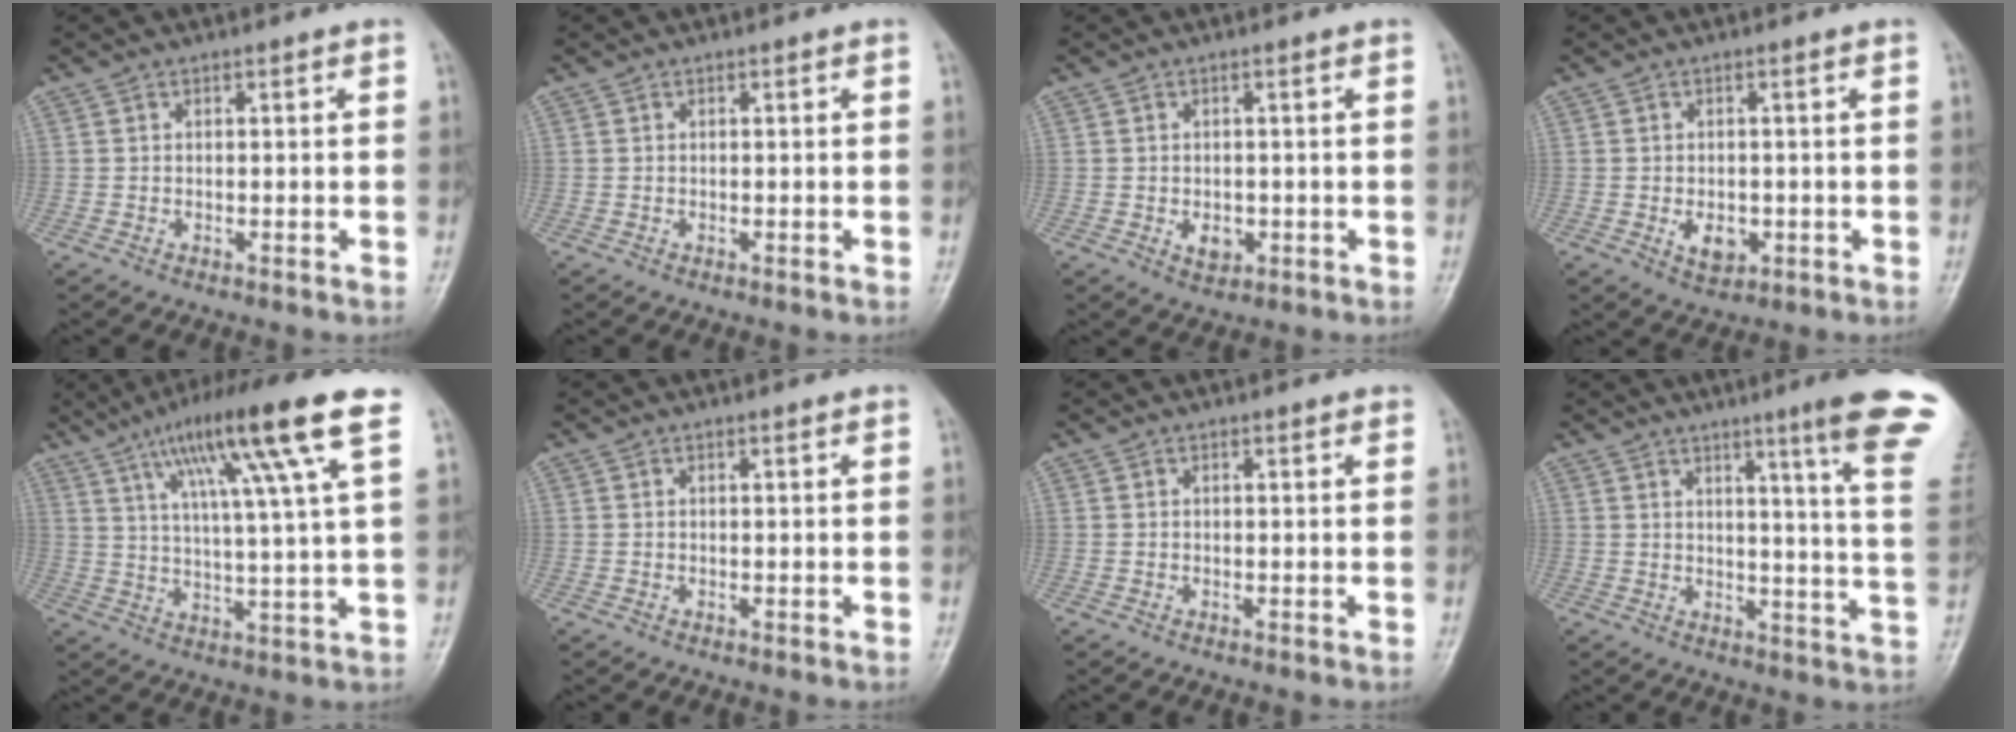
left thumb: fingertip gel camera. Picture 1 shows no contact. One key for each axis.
{"total": 0.0}
{"total": 2.9, "fx": -0.5, "fy": 2.0, "fz": 2.0, "tx": -0.021, "ty": -0.001, "tz": 0.000}
{"total": 4.0, "fx": -0.9, "fy": 2.7, "fz": 2.8, "tx": -0.035, "ty": -0.002, "tz": -0.004}
{"total": 16.8, "fx": 8.6, "fy": 0.8, "fz": 14.4, "tx": -0.240, "ty": -0.013, "tz": 0.137}
{"total": 0.6, "fx": 0.4, "fy": 0.0, "fz": 0.4, "tx": -0.009, "ty": 0.000, "tz": 0.007}
{"total": 0.7, "fx": 0.6, "fy": 0.2, "fz": 0.4, "tx": -0.006, "ty": 0.000, "tz": 0.005}
{"total": 16.6, "fx": 10.5, "fy": 0.1, "fz": 12.9, "tx": -0.145, "ty": -0.068, "tz": 0.116}